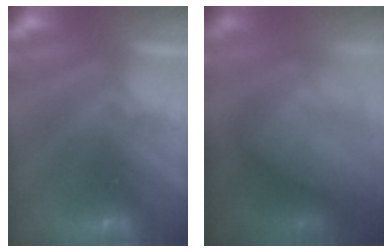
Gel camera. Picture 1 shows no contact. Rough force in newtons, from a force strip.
{"total": 6.9}